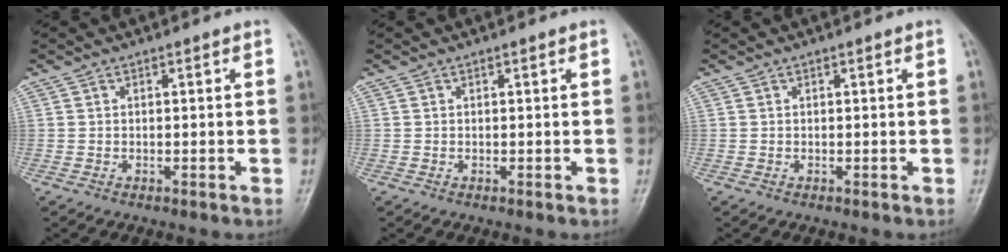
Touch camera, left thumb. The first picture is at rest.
{"total": 0.0}
{"total": 0.0}